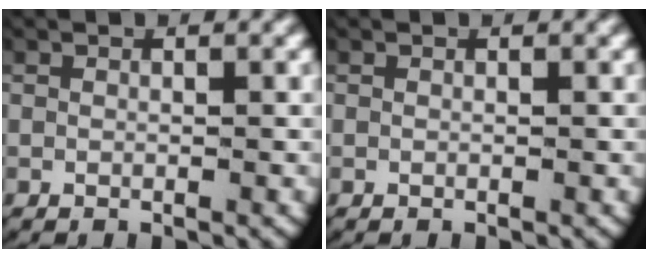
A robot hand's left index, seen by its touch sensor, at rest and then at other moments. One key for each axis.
{"total": 0.0}